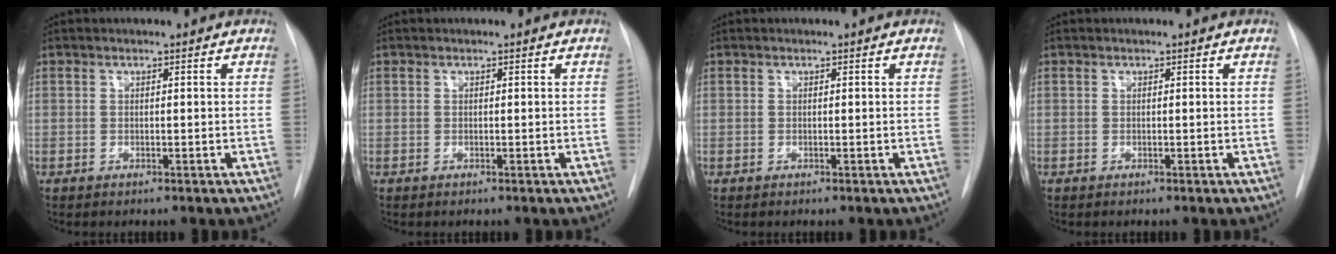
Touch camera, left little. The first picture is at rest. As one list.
[{"total": 0.0}, {"total": 0.0}, {"total": 0.0}]